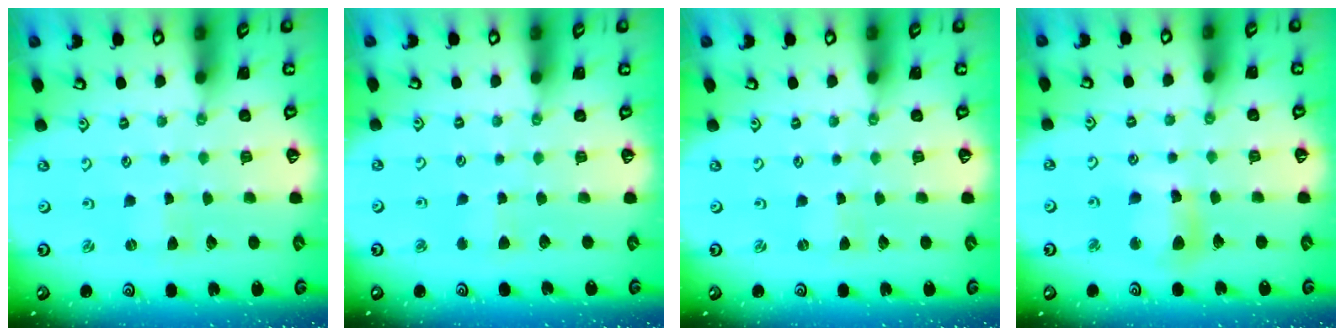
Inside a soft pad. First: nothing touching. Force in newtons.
{"total": 2.8, "press": 2.7, "slide": 0.4}
{"total": 0.0}
{"total": 10.0, "press": 9.9, "slide": 1.2}